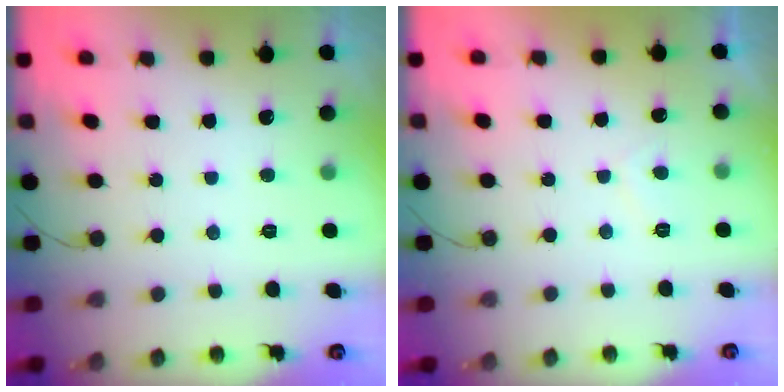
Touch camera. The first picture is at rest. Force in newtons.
{"total": 0.7, "press": 0.5, "slide": 0.5}